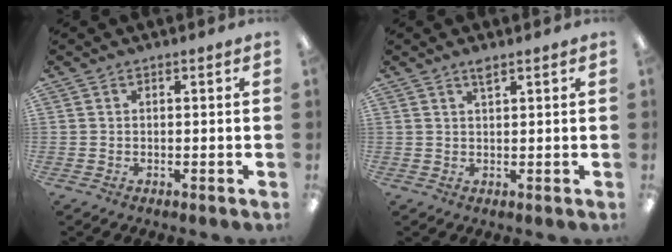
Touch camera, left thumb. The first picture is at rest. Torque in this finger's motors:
{"motor_torque": [0.19, -0.05, 0.11, -0.22, 0.06]}